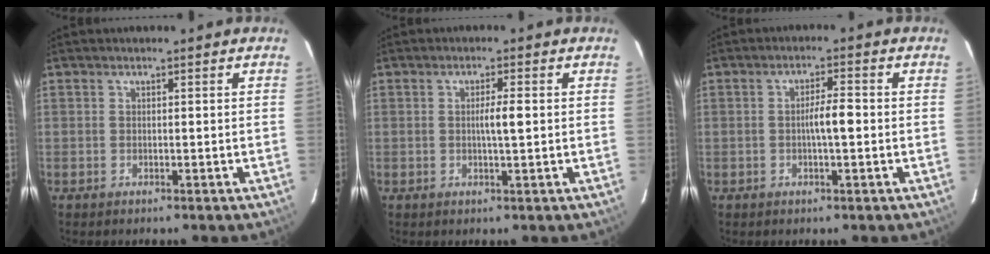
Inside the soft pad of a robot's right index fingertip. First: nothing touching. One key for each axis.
{"total": 2.6, "fx": 0.1, "fy": 0.0, "fz": 2.6, "tx": -0.046, "ty": 0.001, "tz": 0.002}
{"total": 3.5, "fx": -0.4, "fy": 0.4, "fz": 3.4, "tx": -0.057, "ty": 0.005, "tz": -0.007}